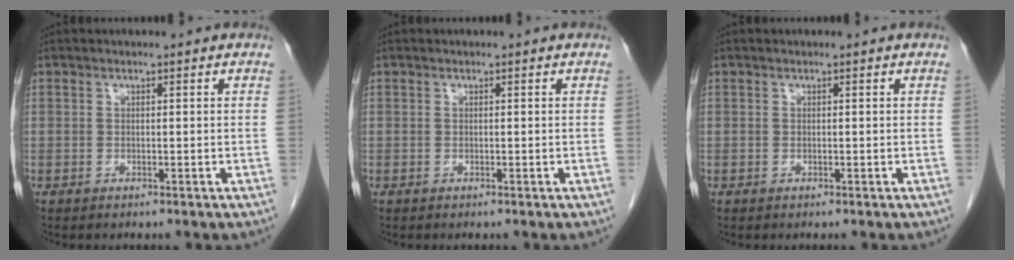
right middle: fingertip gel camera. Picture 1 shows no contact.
{"total": 0.0}
{"total": 0.0}